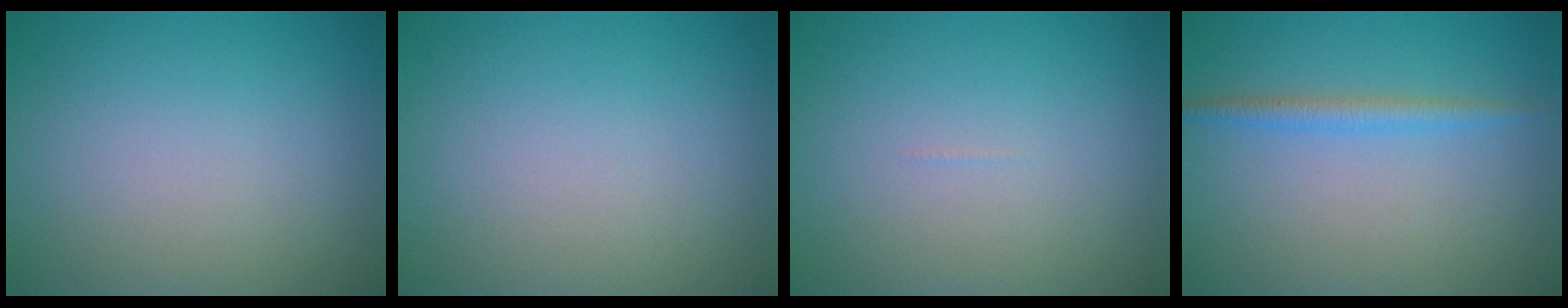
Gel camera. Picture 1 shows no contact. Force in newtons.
{"total": 0.0}
{"total": 0.0}
{"total": 1.9, "press": 1.9, "slide": 0.0}